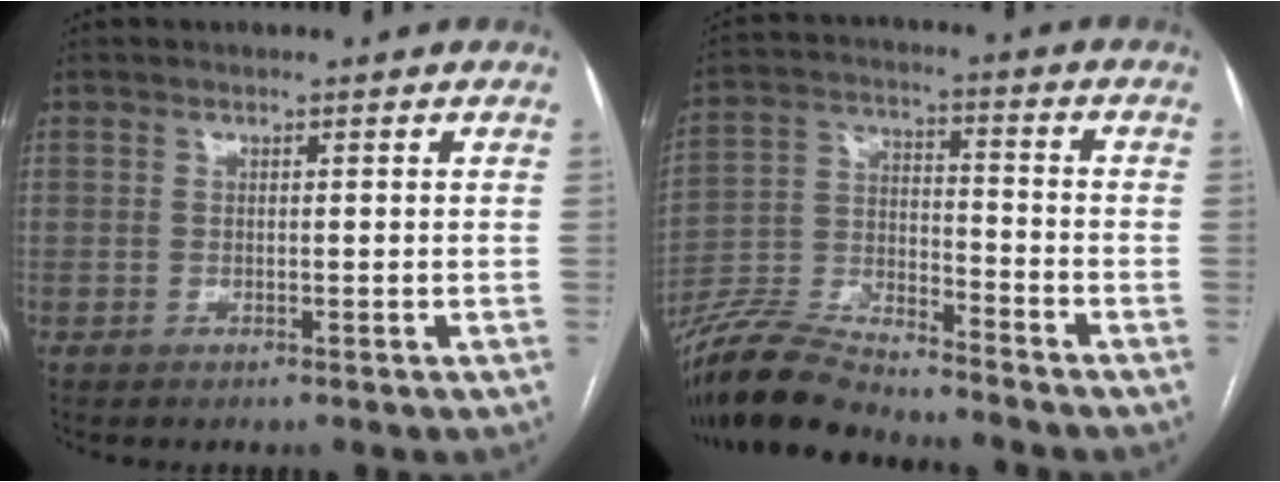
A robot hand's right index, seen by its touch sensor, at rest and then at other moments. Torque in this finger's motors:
{"motor_torque": [0.16, -0.84, 0.21, 0.07]}